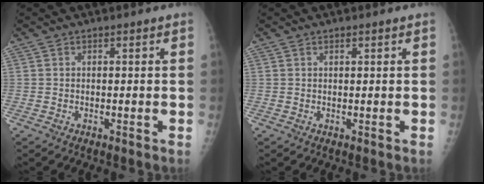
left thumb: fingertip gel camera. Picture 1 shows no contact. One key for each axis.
{"total": 0.6, "fx": 0.4, "fy": 0.3, "fz": 0.4, "tx": -0.006, "ty": -0.002, "tz": 0.006}